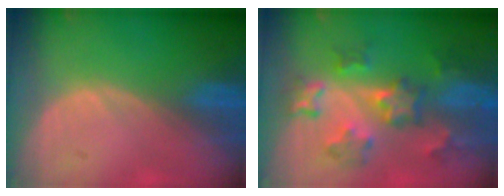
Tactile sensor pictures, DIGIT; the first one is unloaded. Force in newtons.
{"total": 8.3, "press": 7.9, "slide": 2.5}